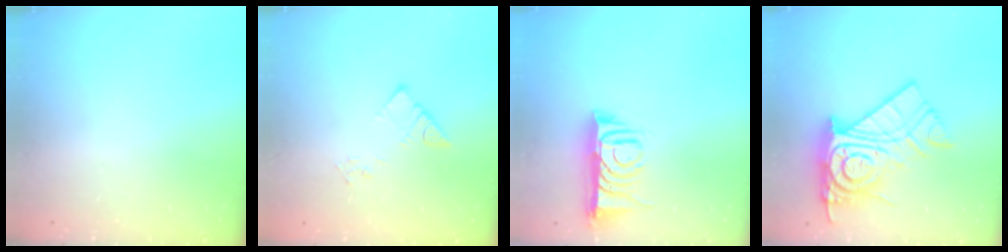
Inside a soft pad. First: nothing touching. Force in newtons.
{"total": 3.9, "press": 3.9, "slide": 0.2}
{"total": 8.5, "press": 8.4, "slide": 0.4}
{"total": 19.7, "press": 19.6, "slide": 1.7}